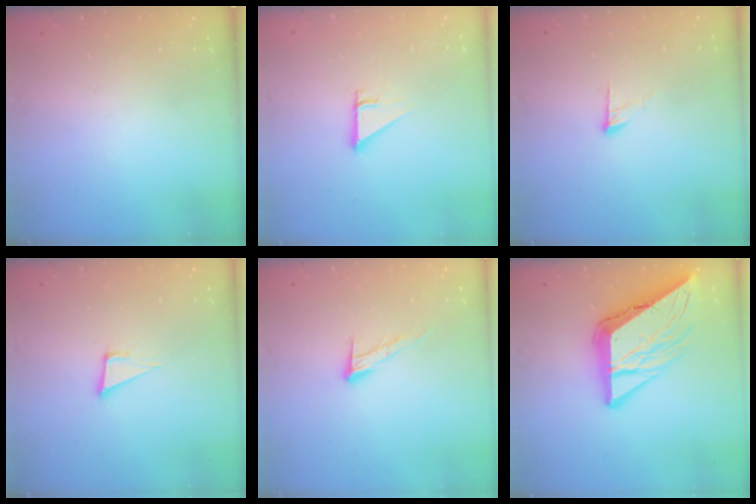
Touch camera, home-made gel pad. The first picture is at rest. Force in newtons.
{"total": 2.7, "press": 2.7, "slide": 0.1}
{"total": 6.8, "press": 6.8, "slide": 0.6}
{"total": 5.1, "press": 4.3, "slide": 2.8}
{"total": 9.1, "press": 9.1, "slide": 0.6}
{"total": 15.9, "press": 15.8, "slide": 1.7}